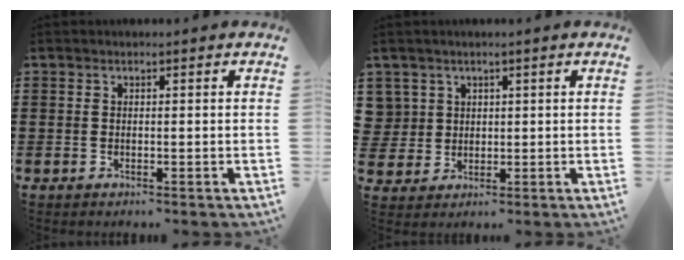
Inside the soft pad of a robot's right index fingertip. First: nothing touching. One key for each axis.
{"total": 3.3, "fx": 1.3, "fy": 3.0, "fz": -0.1, "tx": -0.017, "ty": 0.009, "tz": 0.027}